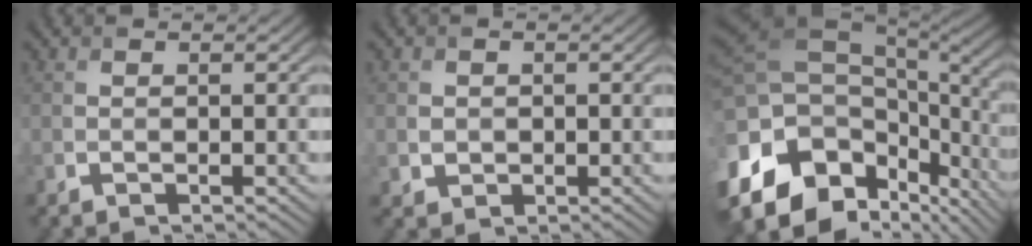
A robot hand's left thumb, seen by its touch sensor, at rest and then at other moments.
{"total": 1.6, "force": [0.3, 1.5, 0.4], "torque": [-0.008, -0.004, 0.011]}
{"total": 16.7, "force": [-5.6, 9.7, 12.3], "torque": [-0.273, -0.019, -0.063]}